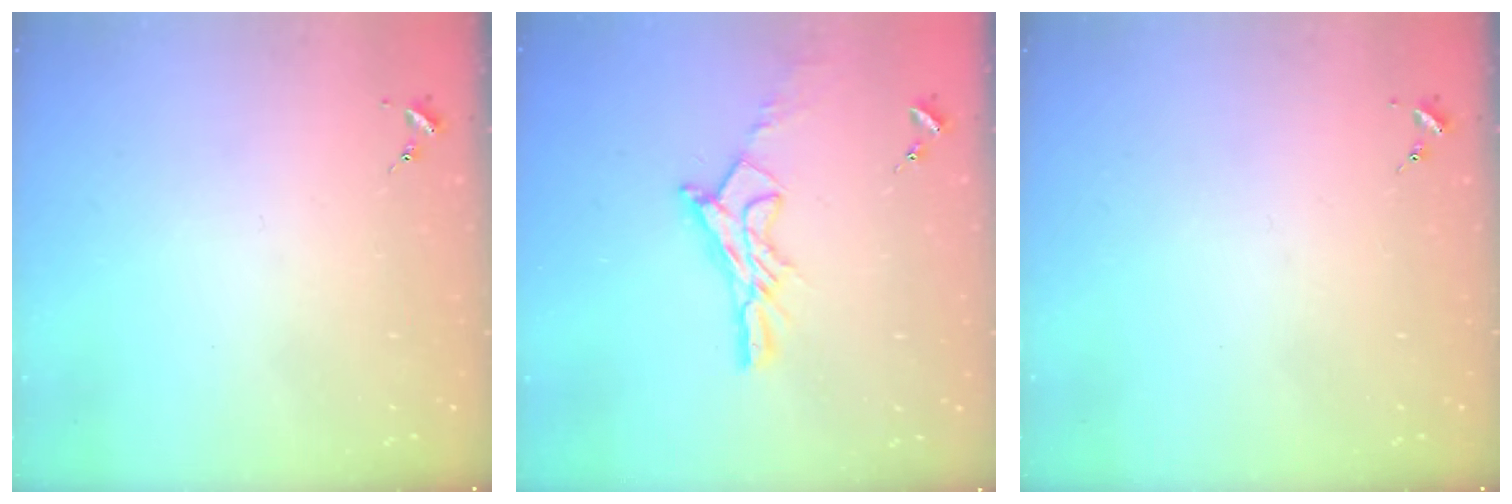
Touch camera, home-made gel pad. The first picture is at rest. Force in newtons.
{"total": 12.1, "press": 12.1, "slide": 0.7}
{"total": 0.0}